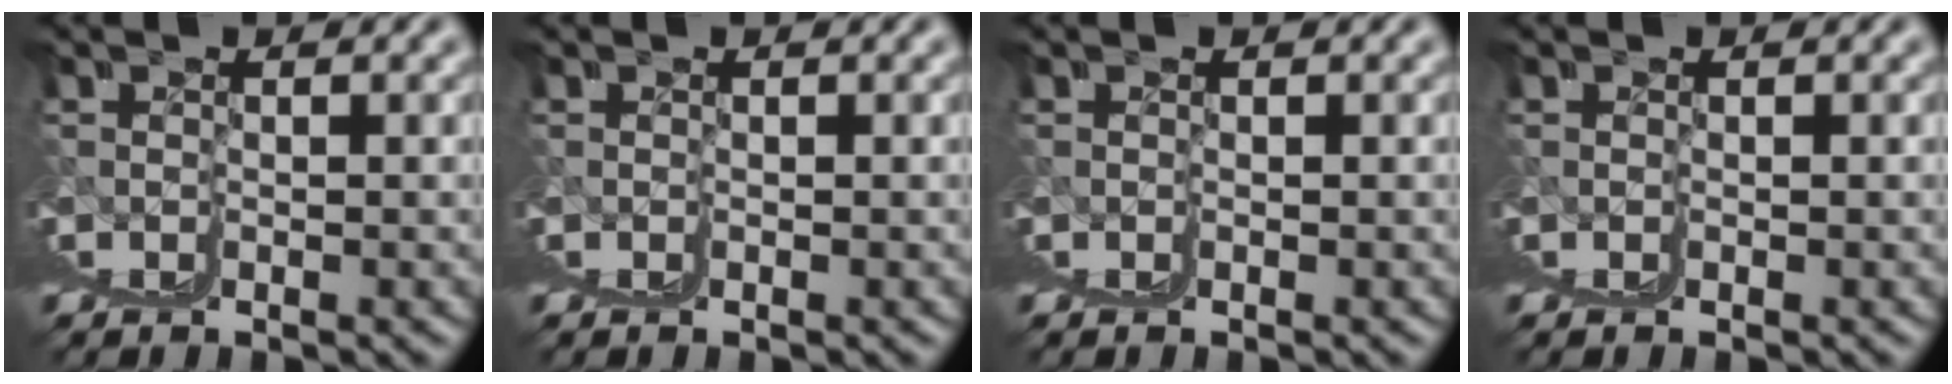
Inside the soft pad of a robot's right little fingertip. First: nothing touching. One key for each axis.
{"total": 0.0}
{"total": 0.0}
{"total": 0.0}